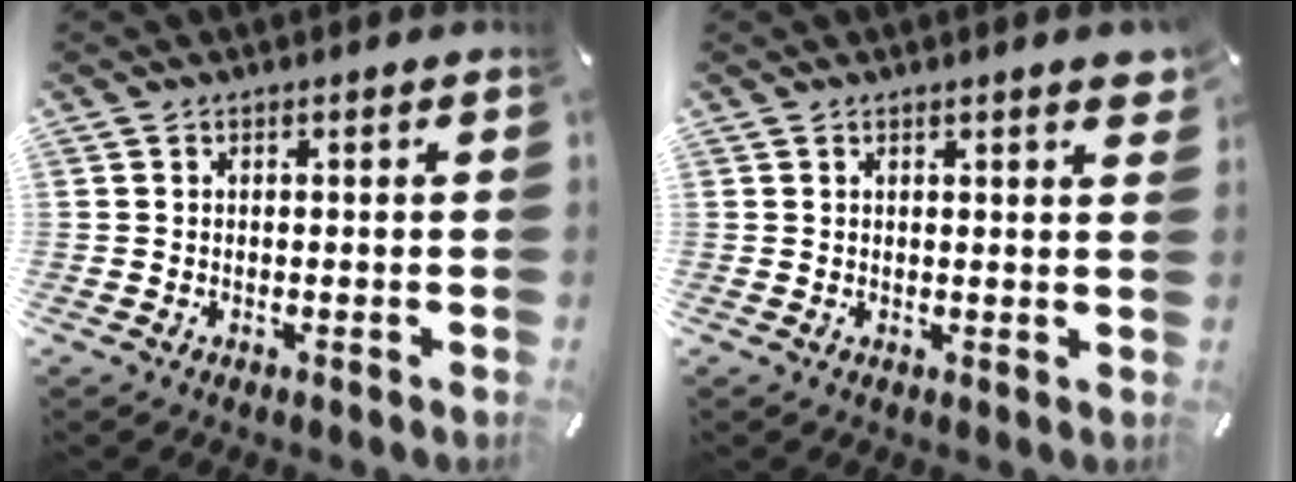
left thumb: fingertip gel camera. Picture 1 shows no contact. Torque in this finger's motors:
{"motor_torque": [1.12, 0.85, 0.91, -0.79, 0.29]}